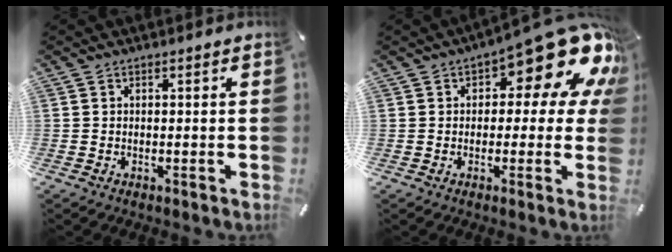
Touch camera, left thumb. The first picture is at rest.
{"total": 18.1, "force": [9.1, 7.8, 13.6], "torque": [-0.168, -0.066, 0.148]}